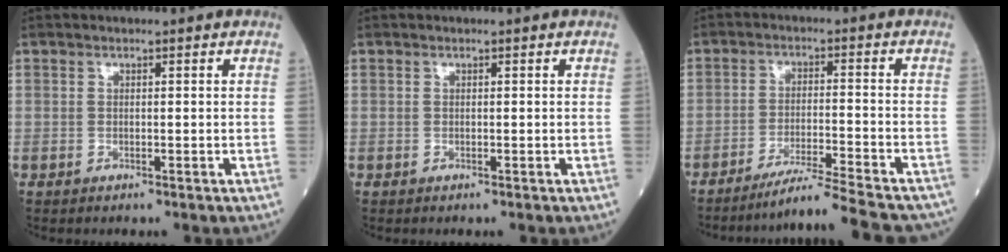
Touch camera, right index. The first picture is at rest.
{"total": 0.0}
{"total": 13.4, "force": [-12.2, -0.3, 5.4], "torque": [-0.066, -0.016, -0.183]}